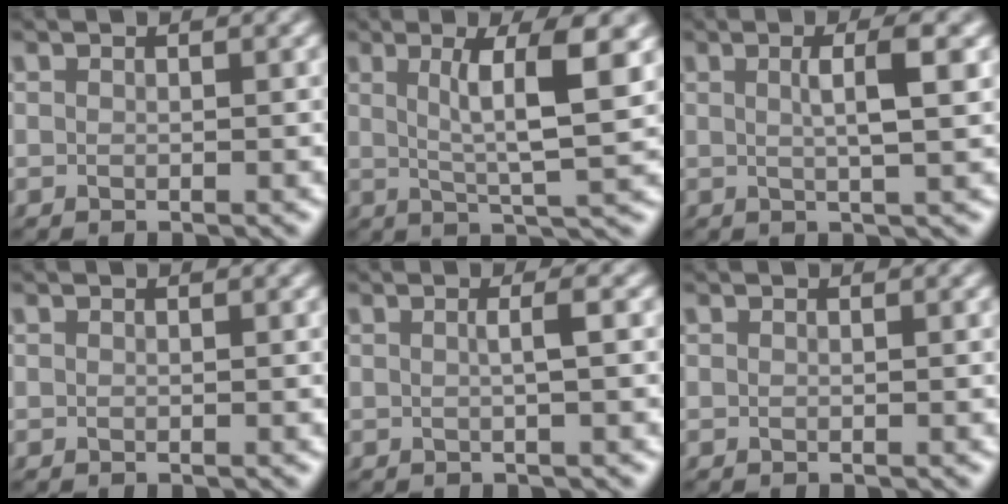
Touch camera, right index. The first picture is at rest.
{"total": 5.2, "force": [1.7, 0.1, 4.9], "torque": [-0.077, 0.003, 0.026]}
{"total": 2.9, "force": [1.0, -0.4, 2.7], "torque": [-0.041, 0.005, 0.016]}
{"total": 0.0}
{"total": 1.5, "force": [0.0, -0.1, 1.5], "torque": [-0.023, 0.005, -0.003]}
{"total": 0.0}